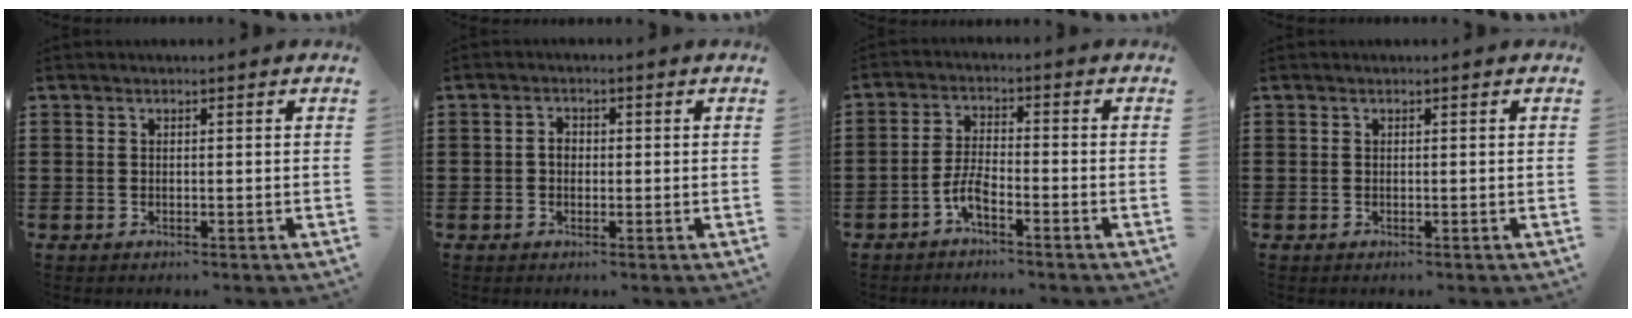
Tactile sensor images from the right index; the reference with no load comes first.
{"total": 1.7, "force": [-0.2, 1.2, 1.2], "torque": [-0.023, 0.005, -0.006]}
{"total": 3.9, "force": [-2.6, 0.9, 2.8], "torque": [-0.079, -0.003, -0.058]}
{"total": 0.0}